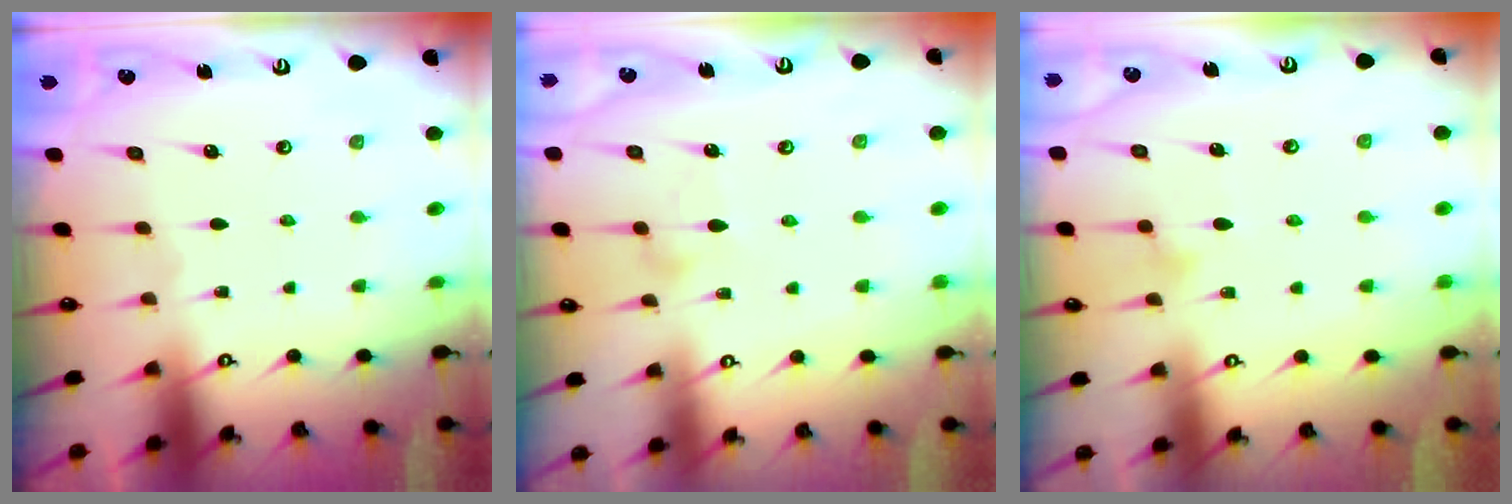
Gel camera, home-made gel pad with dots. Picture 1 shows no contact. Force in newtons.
{"total": 6.5, "press": 6.5, "slide": 0.3}
{"total": 10.3, "press": 10.3, "slide": 0.5}